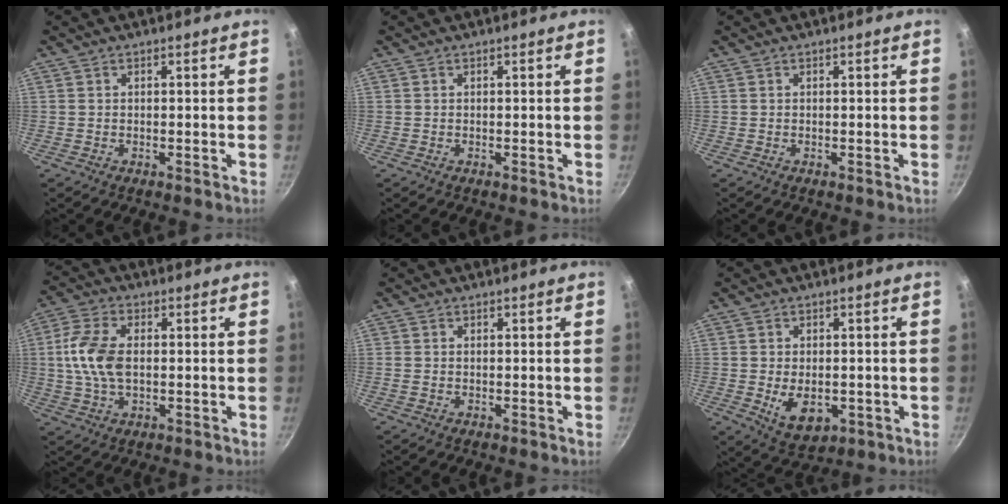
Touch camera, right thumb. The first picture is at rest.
{"total": 0.0}
{"total": 0.0}
{"total": 10.2, "force": [0.4, 5.9, 8.2], "torque": [-0.164, 0.015, 0.001]}
{"total": 0.8, "force": [0.0, 0.6, 0.5], "torque": [-0.010, 0.002, -0.002]}
{"total": 7.9, "force": [-1.4, 5.1, 5.8], "torque": [-0.076, -0.009, -0.006]}